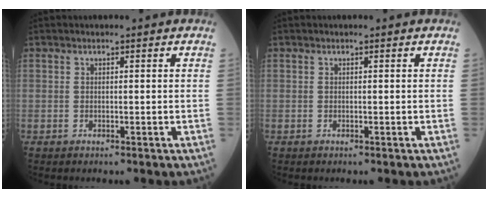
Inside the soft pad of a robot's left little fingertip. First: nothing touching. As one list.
[{"total": 0.0}]